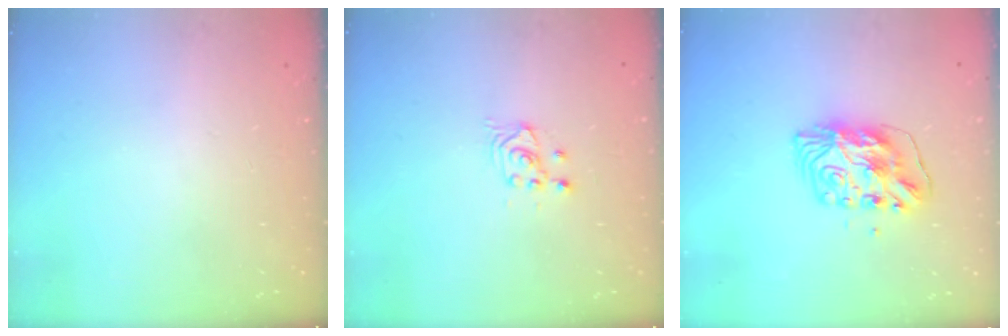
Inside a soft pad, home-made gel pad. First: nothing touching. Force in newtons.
{"total": 2.6, "press": 2.6, "slide": 0.1}
{"total": 10.3, "press": 10.3, "slide": 0.8}